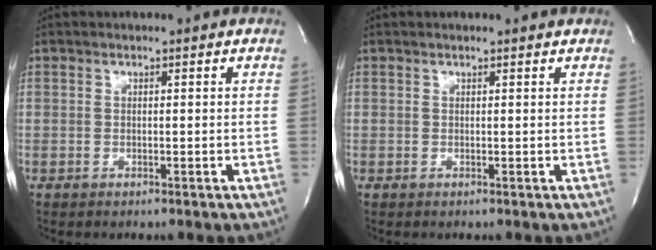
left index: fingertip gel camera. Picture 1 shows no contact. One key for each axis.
{"total": 1.2, "fx": 1.2, "fy": 0.0, "fz": 0.4, "tx": -0.013, "ty": 0.009, "tz": 0.014}